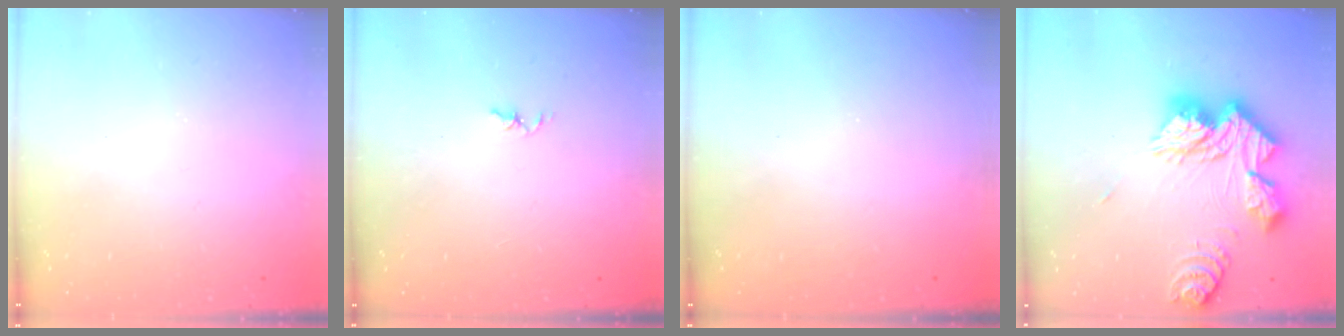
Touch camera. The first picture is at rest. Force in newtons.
{"total": 1.8, "press": 1.7, "slide": 0.3}
{"total": 0.0}
{"total": 19.9, "press": 19.8, "slide": 1.7}